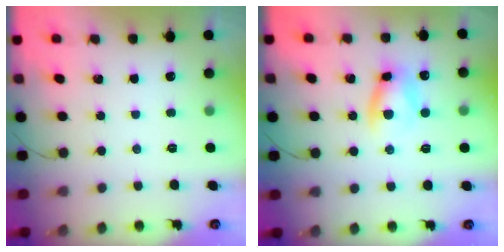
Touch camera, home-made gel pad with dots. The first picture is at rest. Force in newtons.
{"total": 8.7, "press": 8.6, "slide": 1.5}